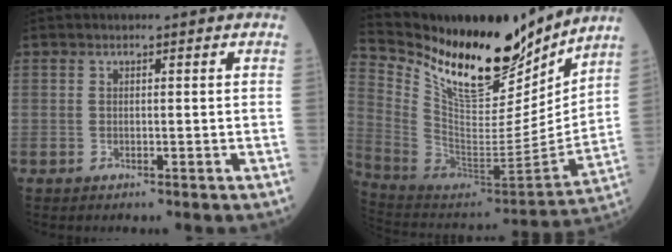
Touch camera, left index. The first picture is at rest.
{"total": 22.3, "force": [18.2, 6.5, 11.0], "torque": [-0.206, -0.030, 0.319]}